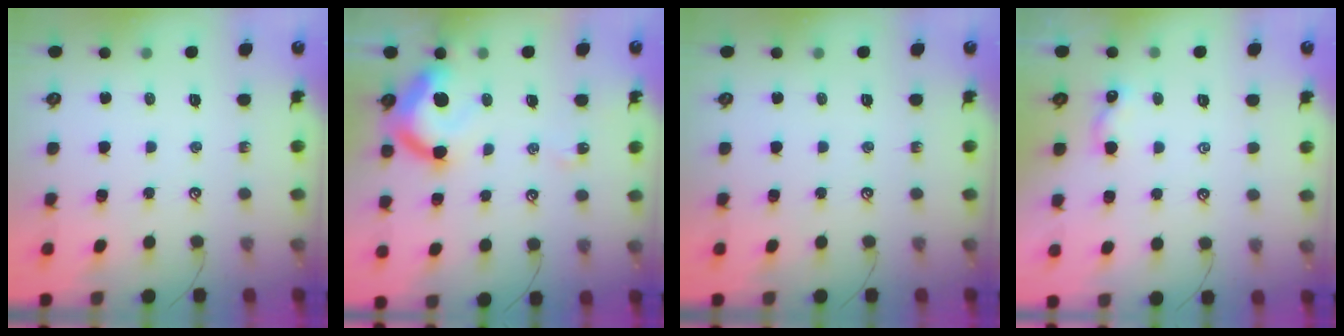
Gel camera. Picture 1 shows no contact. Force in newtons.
{"total": 12.3, "press": 12.3, "slide": 1.2}
{"total": 0.0}
{"total": 1.5, "press": 1.5, "slide": 0.3}